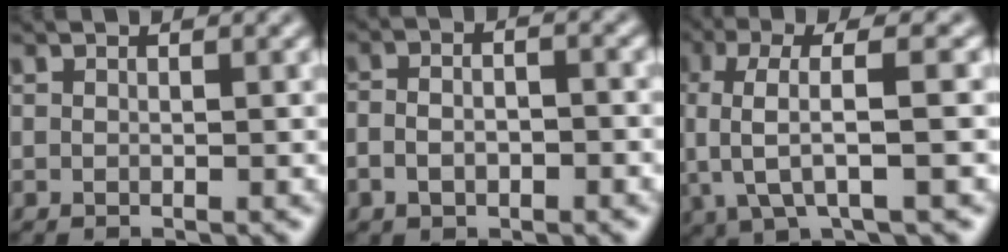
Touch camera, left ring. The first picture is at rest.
{"total": 3.7, "force": [-1.0, 2.3, 2.7], "torque": [-0.040, 0.000, -0.016]}
{"total": 6.4, "force": [0.5, 1.7, 6.1], "torque": [-0.119, 0.007, 0.009]}